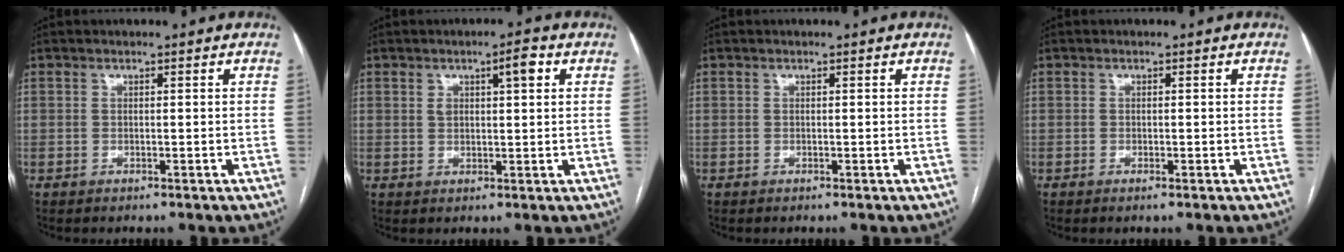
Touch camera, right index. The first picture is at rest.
{"total": 4.1, "force": [1.8, 1.3, 3.5], "torque": [-0.061, 0.012, 0.031]}
{"total": 0.0}
{"total": 0.6, "force": [-0.5, 0.0, 0.4], "torque": [-0.007, -0.001, -0.006]}